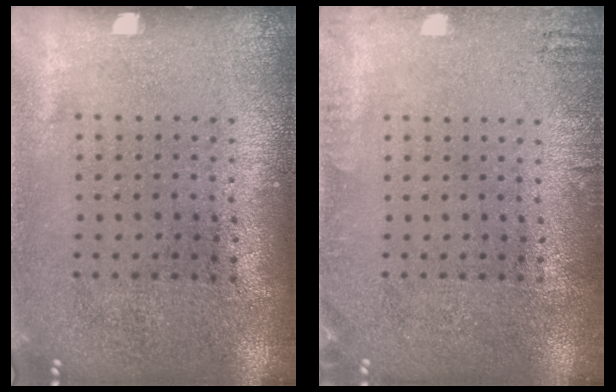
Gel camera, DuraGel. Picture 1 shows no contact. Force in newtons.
{"total": 1.4, "press": 1.3, "slide": 0.2}